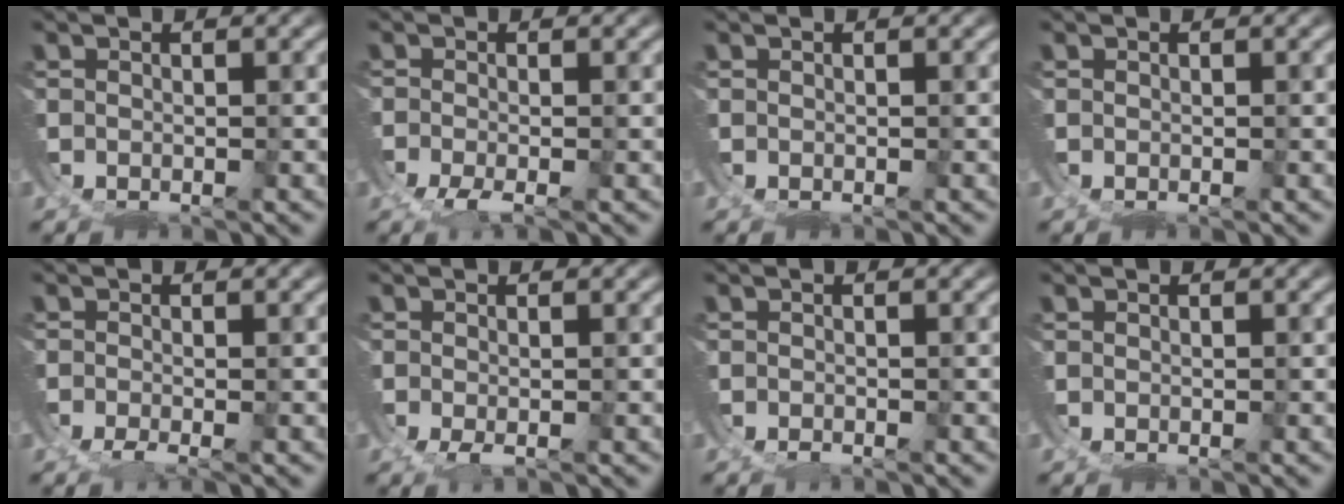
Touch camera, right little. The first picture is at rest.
{"total": 1.6, "force": [-1.3, 0.1, 1.0], "torque": [-0.025, -0.014, -0.019]}
{"total": 0.0}
{"total": 0.0}
{"total": 1.4, "force": [-1.1, 0.0, 0.9], "torque": [-0.014, -0.010, -0.017]}
{"total": 1.1, "force": [-0.6, 0.3, 0.8], "torque": [-0.020, -0.012, -0.007]}
{"total": 0.5, "force": [-0.5, 0.1, 0.0], "torque": [0.002, -0.002, -0.009]}
{"total": 0.0}